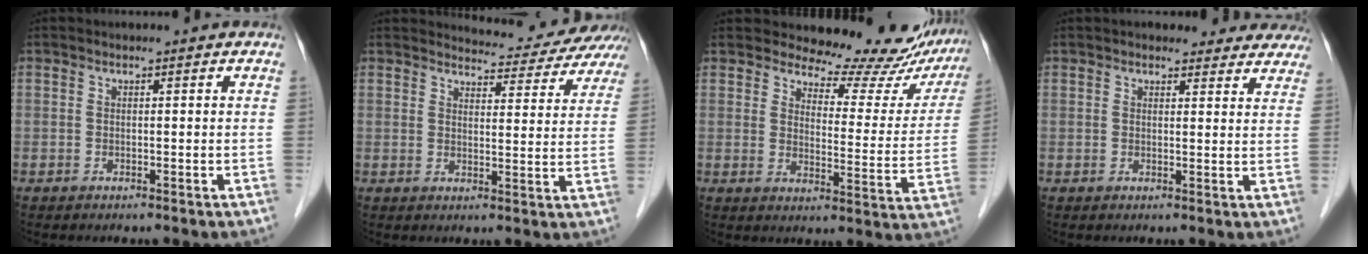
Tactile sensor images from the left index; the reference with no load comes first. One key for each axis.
{"total": 9.8, "fx": 9.8, "fy": 1.0, "fz": 0.8, "tx": -0.007, "ty": -0.023, "tz": 0.104}
{"total": 18.5, "fx": 17.7, "fy": 4.2, "fz": 3.6, "tx": -0.018, "ty": -0.081, "tz": 0.186}
{"total": 8.6, "fx": 7.9, "fy": 2.9, "fz": 1.5, "tx": 0.019, "ty": -0.001, "tz": 0.065}